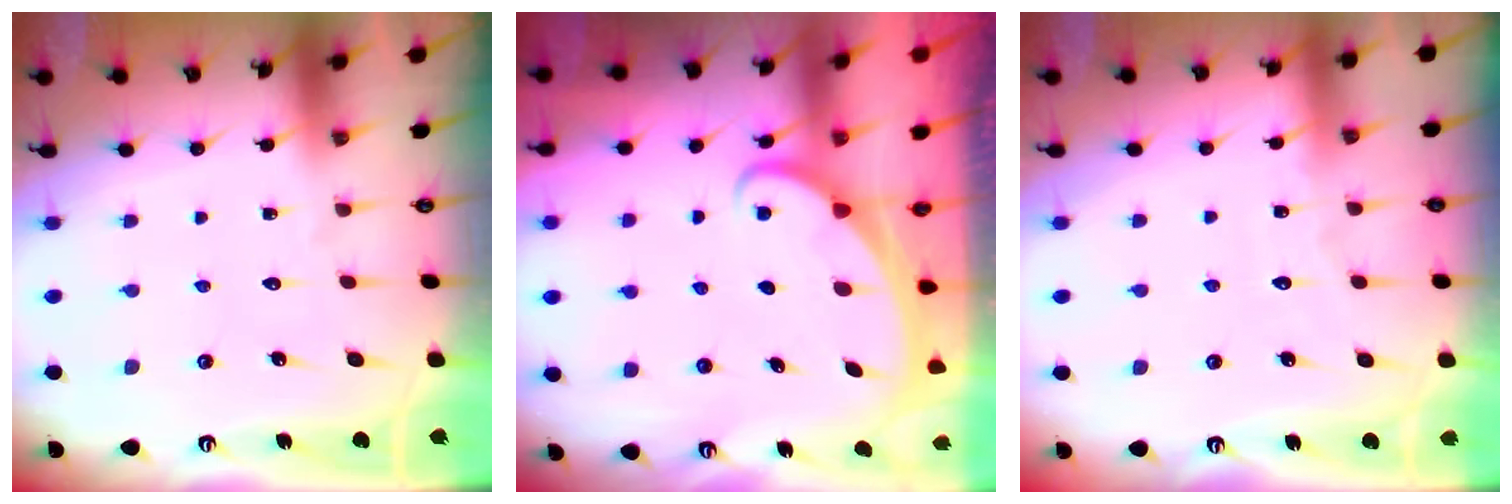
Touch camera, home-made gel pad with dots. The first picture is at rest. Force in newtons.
{"total": 1.6, "press": 1.6, "slide": 0.1}
{"total": 2.3, "press": 2.3, "slide": 0.2}